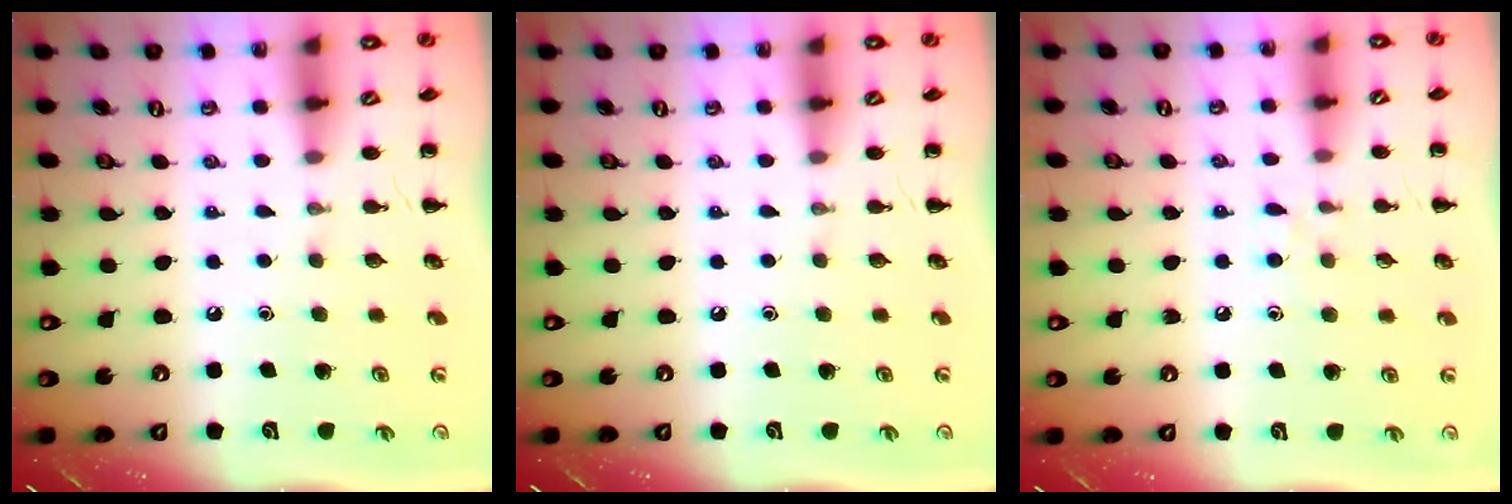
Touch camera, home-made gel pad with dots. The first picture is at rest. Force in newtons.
{"total": 0.0}
{"total": 6.7, "press": 6.2, "slide": 2.5}